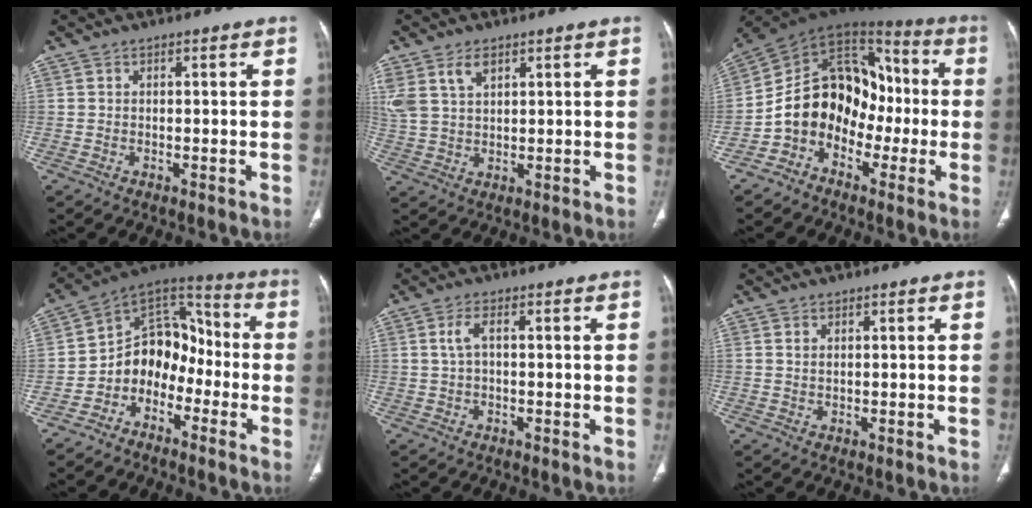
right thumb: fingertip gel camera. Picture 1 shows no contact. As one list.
[{"total": 6.5, "force": [3.5, 3.7, 4.1], "torque": [-0.083, -0.004, 0.078]}, {"total": 15.9, "force": [-4.3, 12.3, 9.1], "torque": [-0.106, 0.078, -0.084]}, {"total": 11.8, "force": [-4.8, 9.1, 5.8], "torque": [-0.050, 0.090, -0.099]}, {"total": 2.6, "force": [0.3, 1.1, 2.3], "torque": [-0.054, 0.009, 0.004]}, {"total": 0.9, "force": [0.4, 0.5, 0.7], "torque": [-0.015, 0.002, 0.008]}]